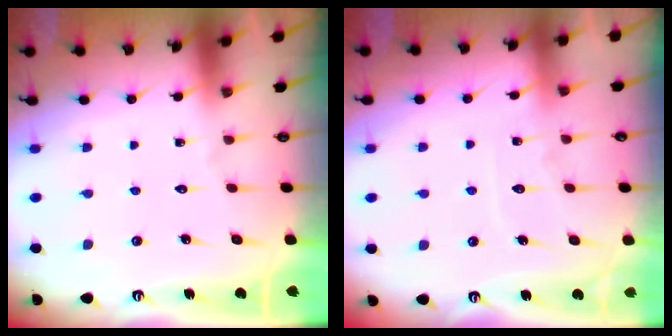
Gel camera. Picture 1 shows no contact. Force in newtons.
{"total": 7.0, "press": 7.0, "slide": 0.7}